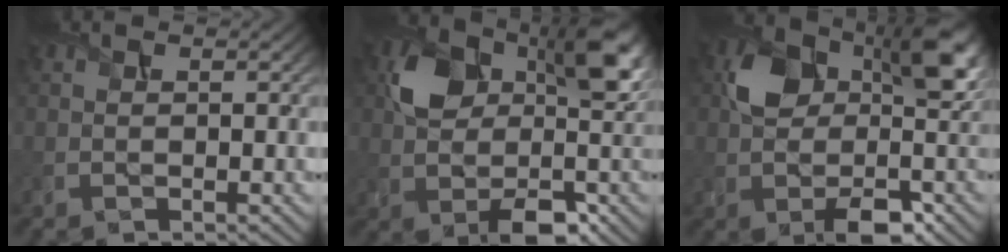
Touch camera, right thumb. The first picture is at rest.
{"total": 11.9, "force": [0.9, 7.9, 8.9], "torque": [-0.155, -0.007, 0.017]}
{"total": 12.0, "force": [-0.3, 7.8, 9.1], "torque": [-0.151, -0.002, -0.013]}